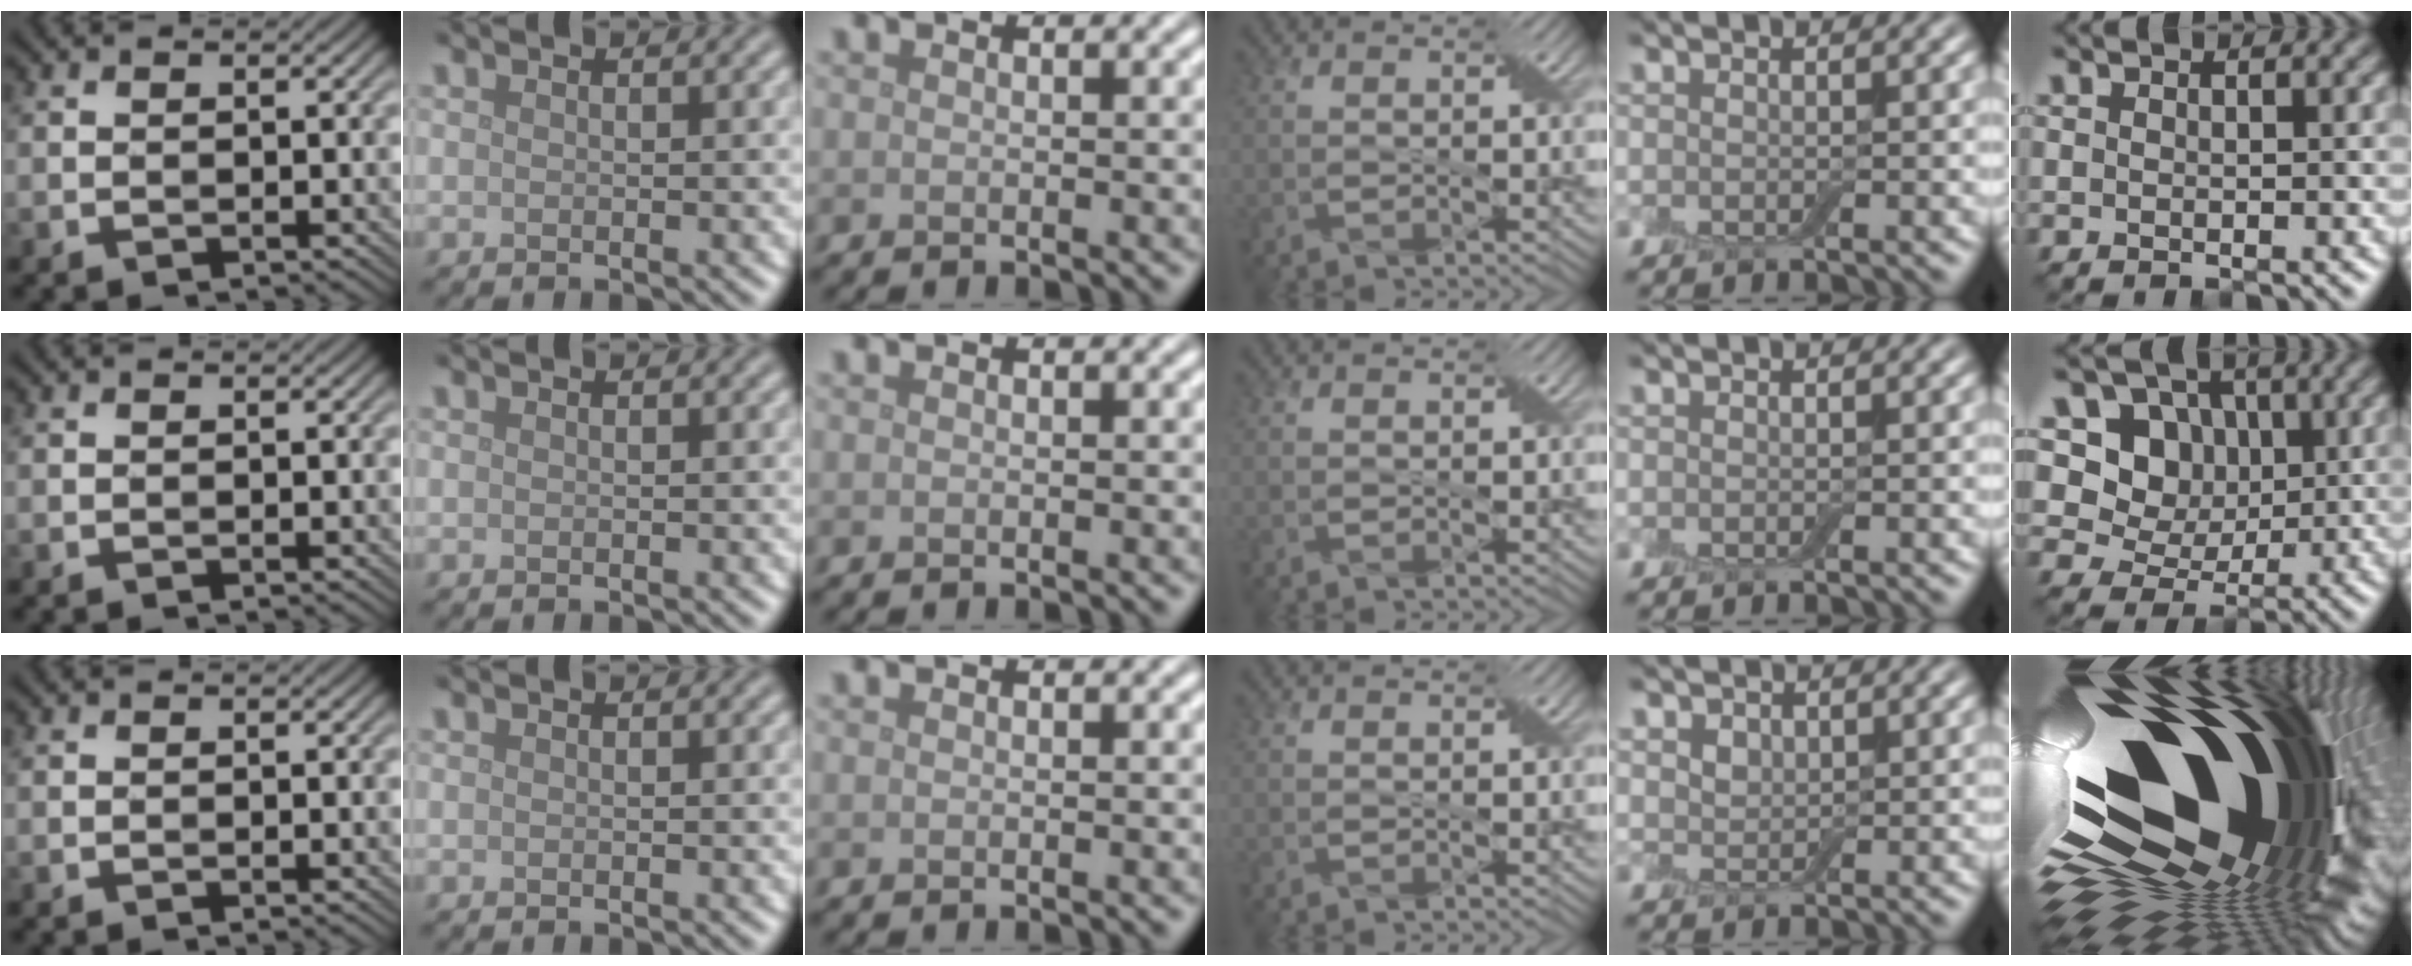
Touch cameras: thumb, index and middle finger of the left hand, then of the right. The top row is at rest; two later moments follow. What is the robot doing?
{"motion": "extract", "object": "drawer"}